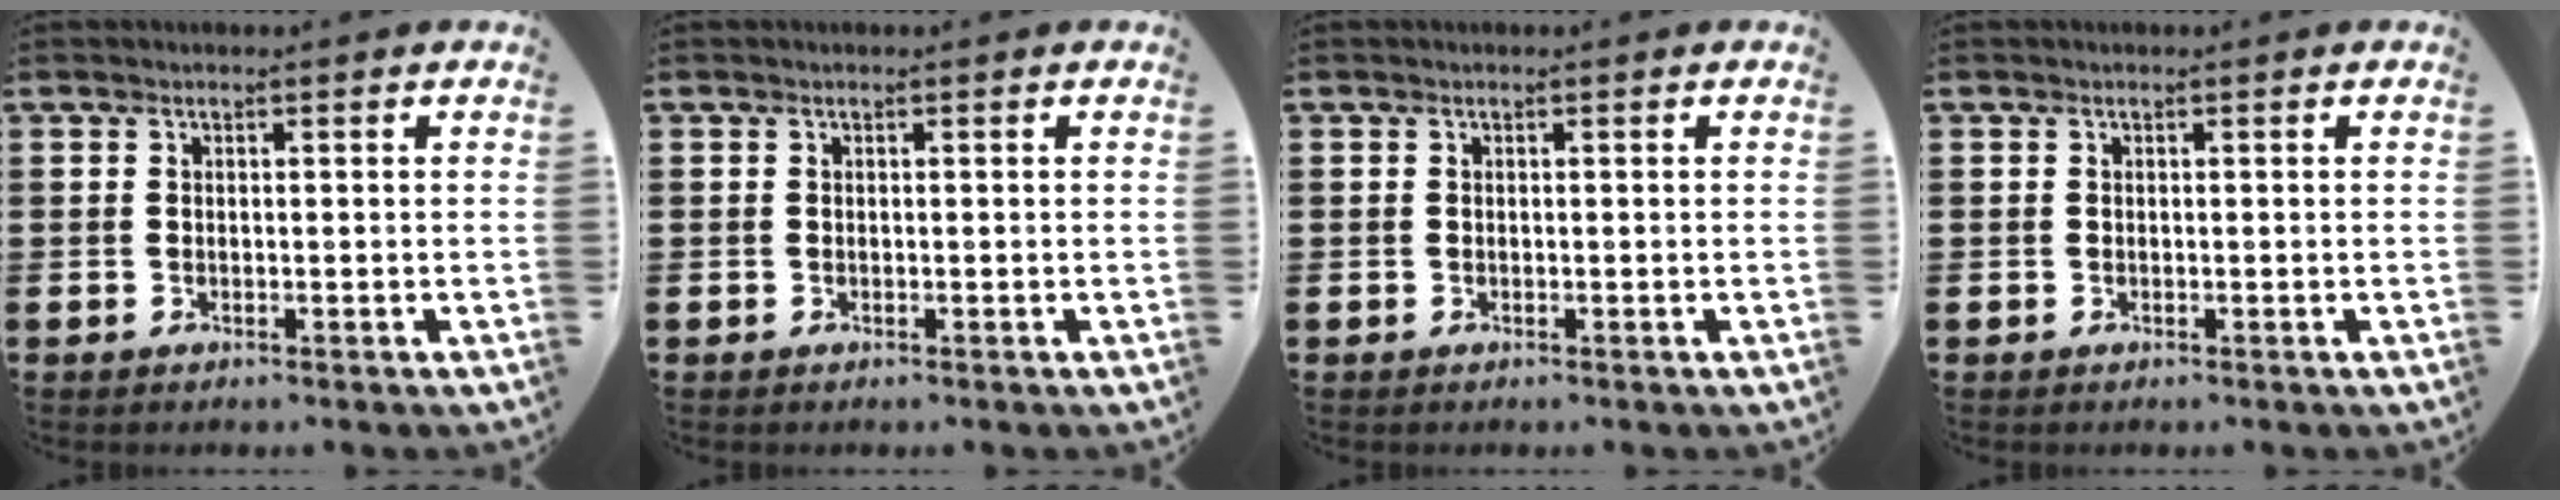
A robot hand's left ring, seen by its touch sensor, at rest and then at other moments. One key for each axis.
{"total": 0.0}
{"total": 0.0}
{"total": 0.0}